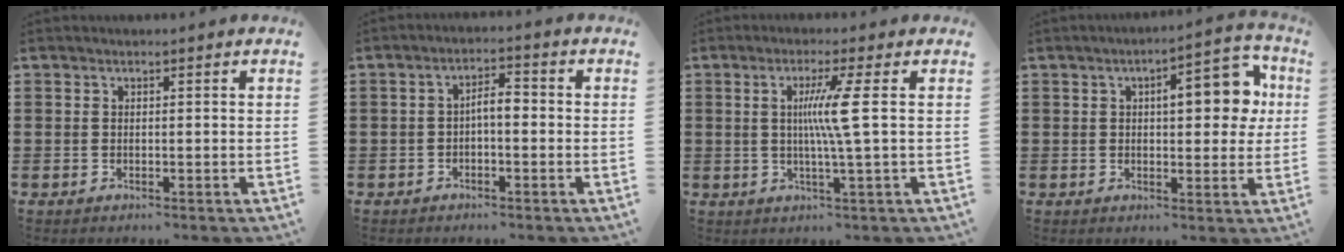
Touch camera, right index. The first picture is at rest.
{"total": 2.9, "force": [-0.8, 1.0, 2.6], "torque": [-0.050, 0.008, -0.017]}
{"total": 6.5, "force": [0.7, -1.2, 6.4], "torque": [-0.120, -0.008, 0.003]}
{"total": 8.9, "force": [2.0, 3.5, 8.0], "torque": [-0.105, -0.004, 0.021]}